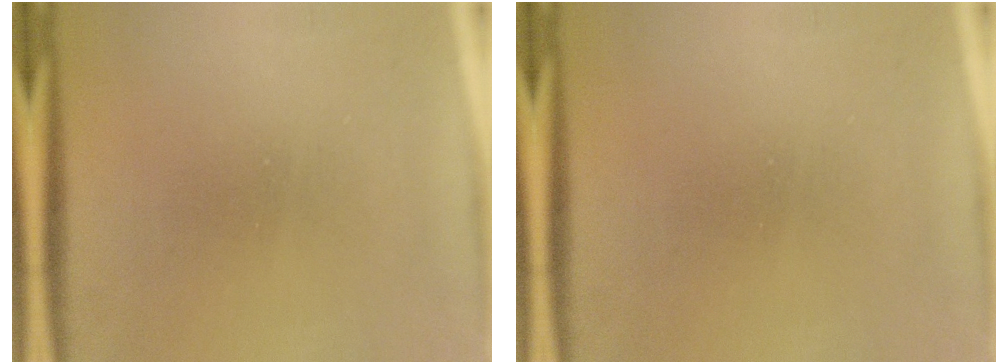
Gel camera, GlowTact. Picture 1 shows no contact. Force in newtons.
{"total": 0.0}